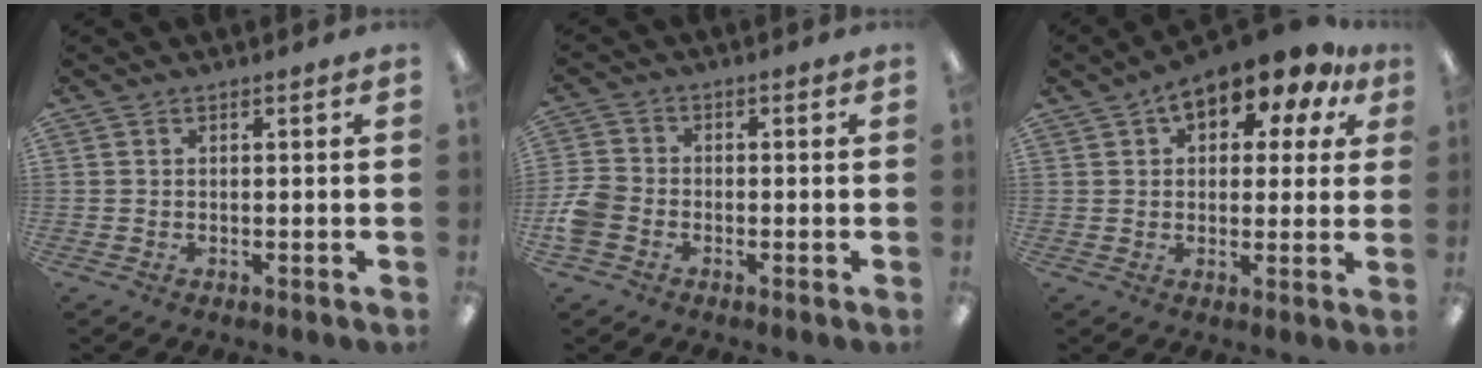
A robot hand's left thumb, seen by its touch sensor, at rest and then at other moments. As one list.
[{"total": 5.7, "force": [-2.4, 4.4, 2.7], "torque": [-0.054, 0.016, -0.040]}, {"total": 11.1, "force": [7.2, 5.3, 6.6], "torque": [-0.093, -0.037, 0.123]}]